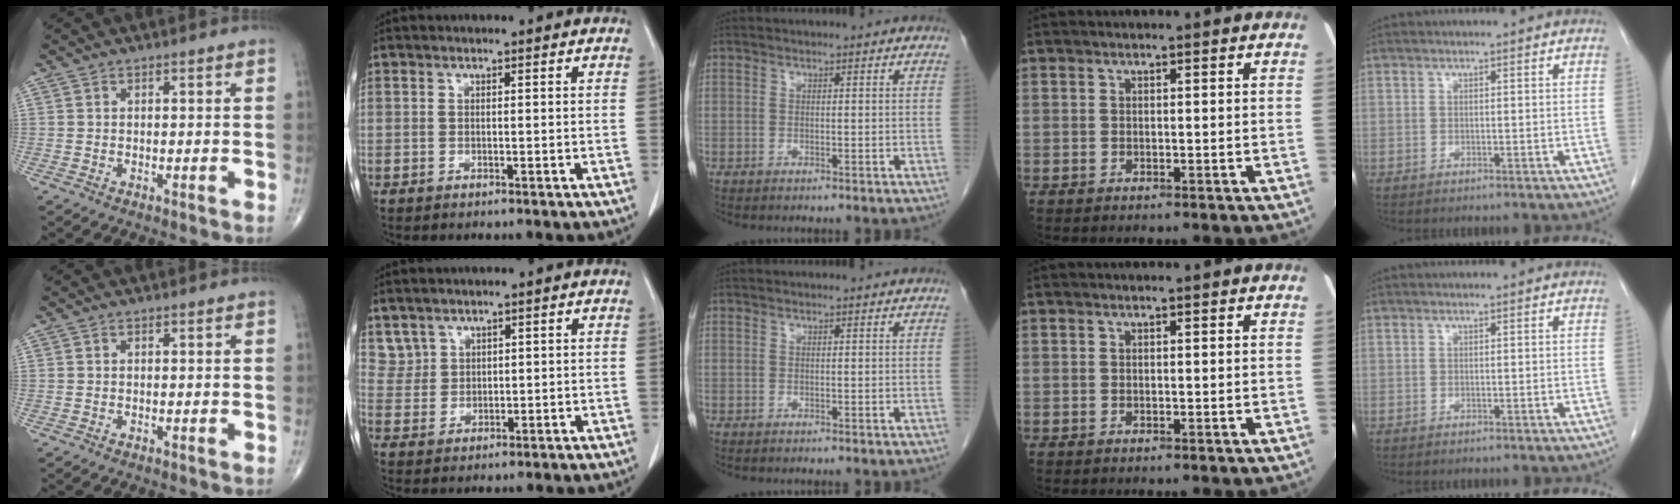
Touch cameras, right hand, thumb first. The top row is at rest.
{"index": {"total": 3.3, "force": [2.3, 2.3, -0.2], "torque": [0.012, 0.003, 0.050]}}